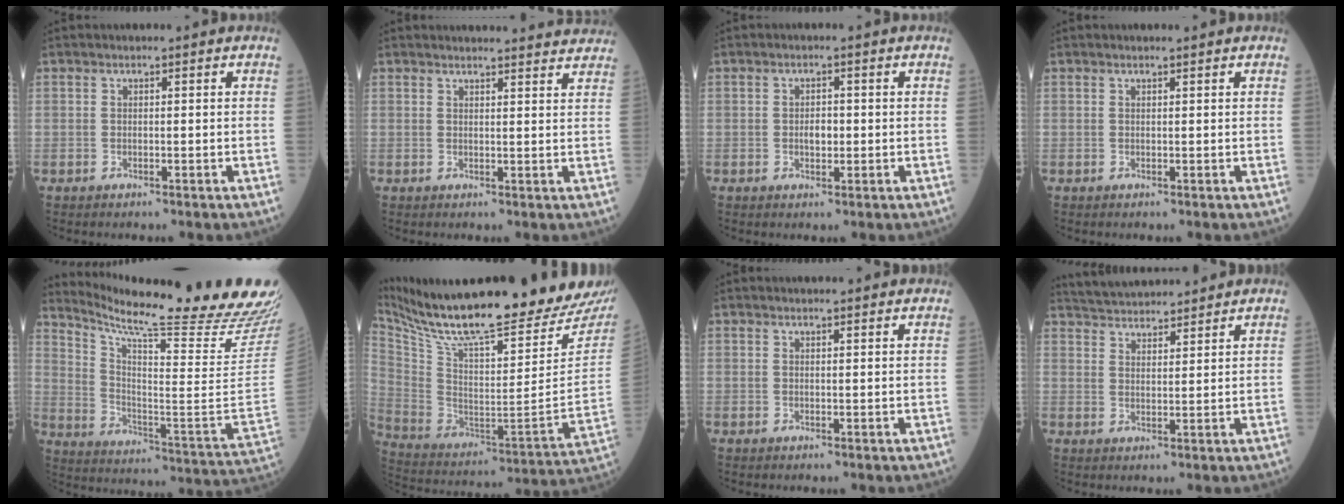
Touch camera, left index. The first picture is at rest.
{"total": 13.0, "force": [12.6, 1.2, 2.9], "torque": [-0.015, -0.004, 0.130]}
{"total": 2.1, "force": [-0.1, 1.2, 1.7], "torque": [-0.029, 0.002, -0.001]}
{"total": 1.0, "force": [0.9, 0.0, 0.5], "torque": [-0.010, 0.006, 0.016]}
{"total": 28.4, "force": [24.5, -0.9, 14.3], "torque": [-0.241, -0.111, 0.342]}
{"total": 30.7, "force": [26.7, 2.9, 14.9], "torque": [-0.268, -0.097, 0.388]}
{"total": 4.6, "force": [4.4, 0.5, 1.5], "torque": [-0.019, 0.022, 0.048]}
{"total": 9.4, "force": [9.0, 1.0, 2.2], "torque": [-0.046, 0.029, 0.147]}